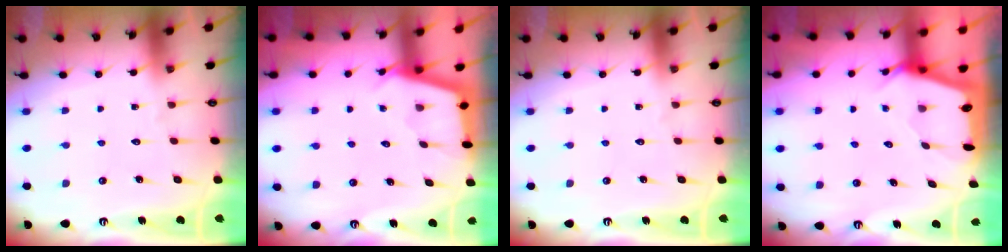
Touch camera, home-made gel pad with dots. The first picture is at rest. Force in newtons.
{"total": 2.5, "press": 2.5, "slide": 0.1}
{"total": 0.0}
{"total": 2.3, "press": 2.3, "slide": 0.3}